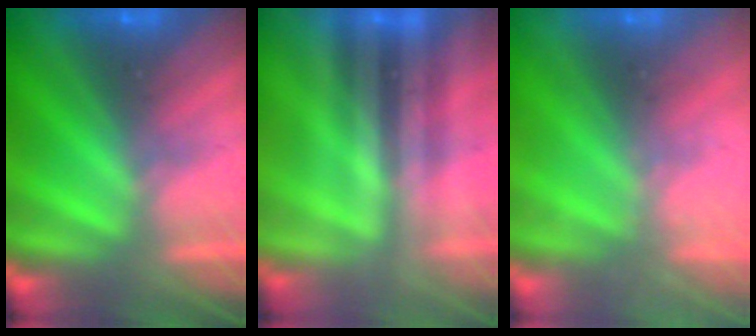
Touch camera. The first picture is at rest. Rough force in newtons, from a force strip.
{"total": 2.1}
{"total": 2.0}